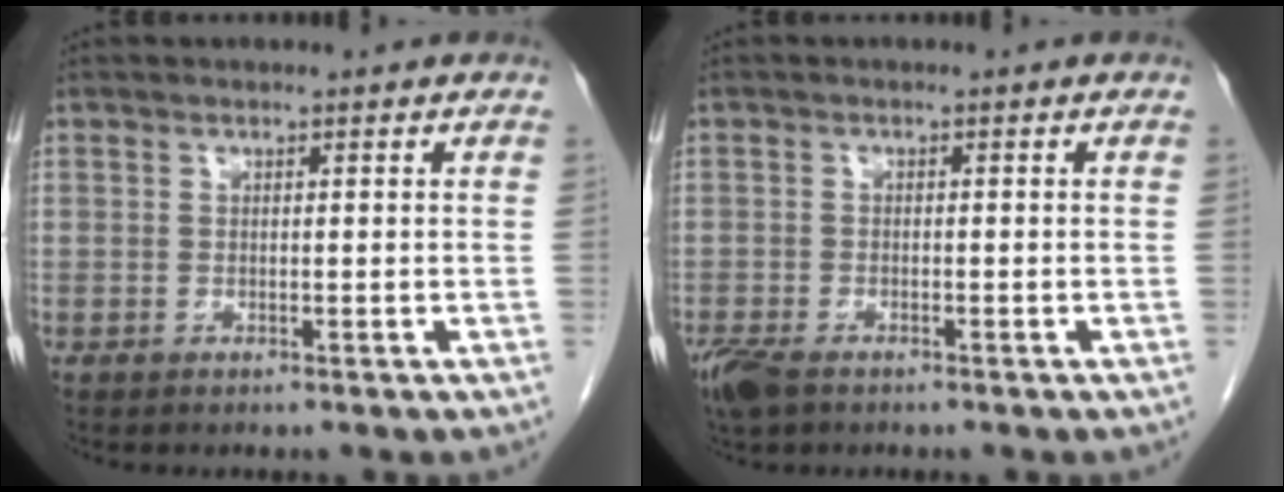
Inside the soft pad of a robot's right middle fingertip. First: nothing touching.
{"total": 4.7, "force": [-3.4, 1.9, 2.7], "torque": [-0.057, -0.011, -0.061]}